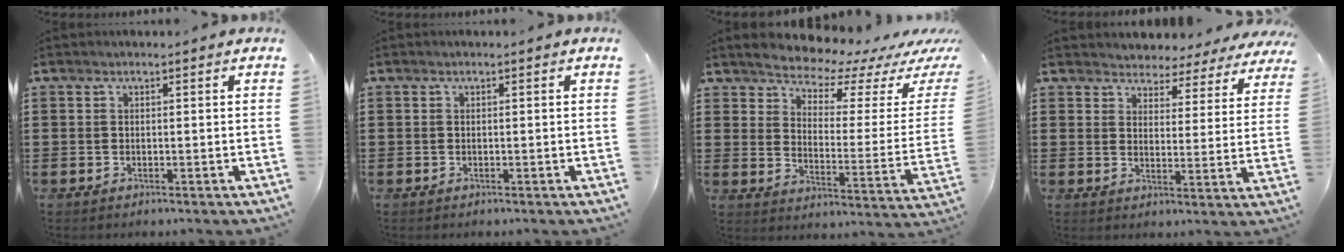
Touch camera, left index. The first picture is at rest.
{"total": 0.0}
{"total": 4.9, "force": [4.8, 0.7, 0.6], "torque": [-0.044, -0.044, 0.080]}
{"total": 3.8, "force": [3.7, 0.7, -0.3], "torque": [-0.020, -0.024, 0.062]}